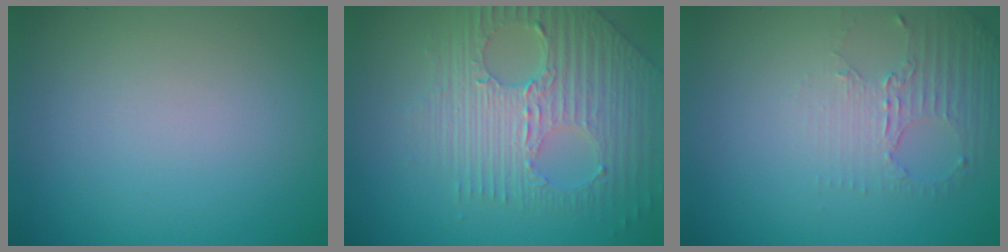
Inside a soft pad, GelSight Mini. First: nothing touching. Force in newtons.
{"total": 8.0, "press": 5.3, "slide": 6.0}
{"total": 2.6, "press": 2.0, "slide": 1.7}